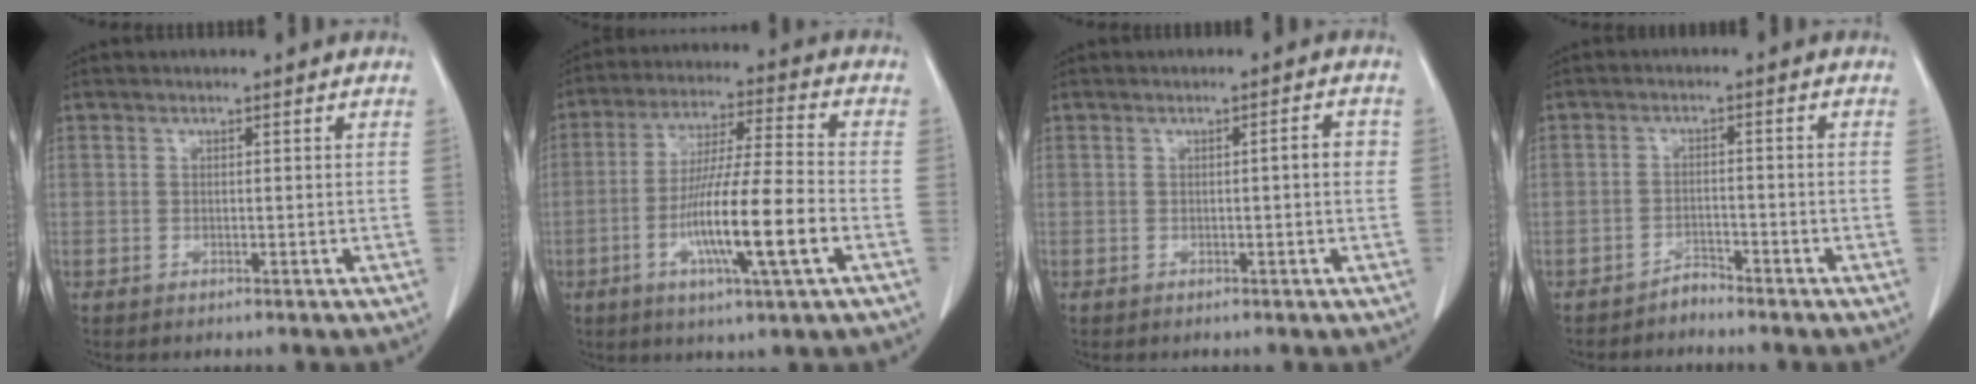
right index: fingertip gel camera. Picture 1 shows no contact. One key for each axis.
{"total": 13.9, "fx": -4.3, "fy": 0.3, "fz": 13.2, "tx": -0.247, "ty": -0.009, "tz": -0.077}
{"total": 2.2, "fx": 0.0, "fy": 0.3, "fz": 2.2, "tx": -0.029, "ty": 0.005, "tz": 0.000}
{"total": 1.9, "fx": -1.9, "fy": 0.4, "fz": -0.2, "tx": 0.010, "ty": -0.001, "tz": -0.031}